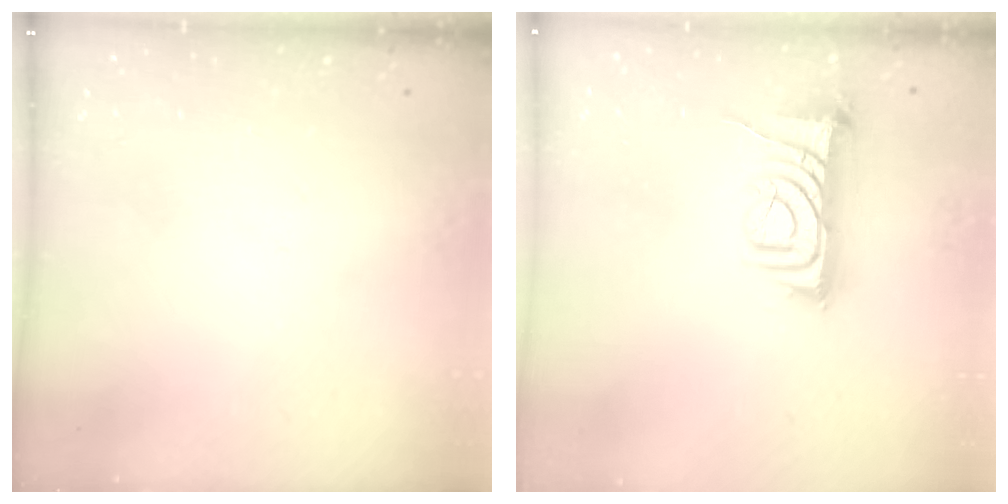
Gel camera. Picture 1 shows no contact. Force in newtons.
{"total": 8.0, "press": 8.0, "slide": 0.3}